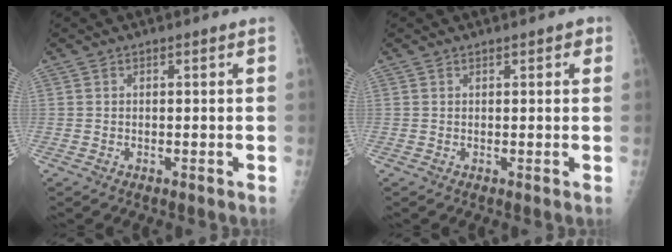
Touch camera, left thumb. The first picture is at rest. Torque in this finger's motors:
{"motor_torque": [-0.18, -0.01, 0.10, 0.14, 0.02]}